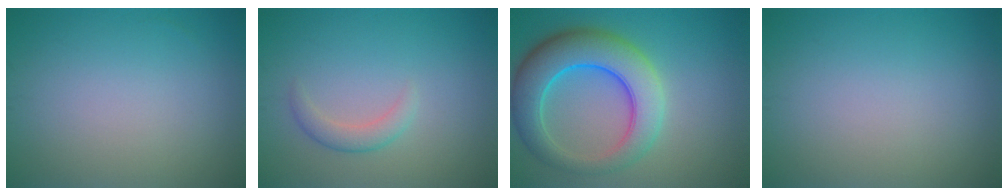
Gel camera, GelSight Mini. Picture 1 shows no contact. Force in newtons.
{"total": 1.7, "press": 1.7, "slide": 0.1}
{"total": 8.4, "press": 8.4, "slide": 0.2}
{"total": 0.0}